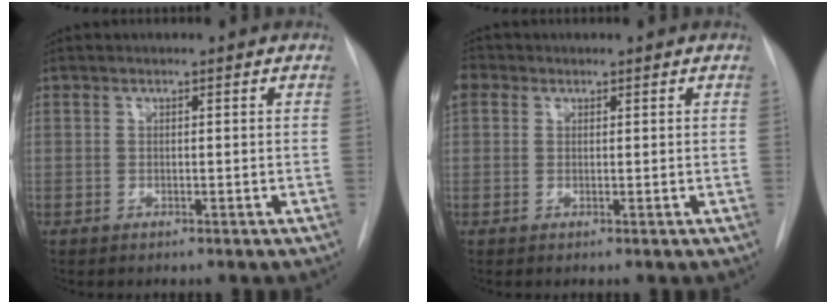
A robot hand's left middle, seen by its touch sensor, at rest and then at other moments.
{"total": 3.3, "force": [1.5, 2.7, 1.1], "torque": [-0.029, 0.020, 0.029]}